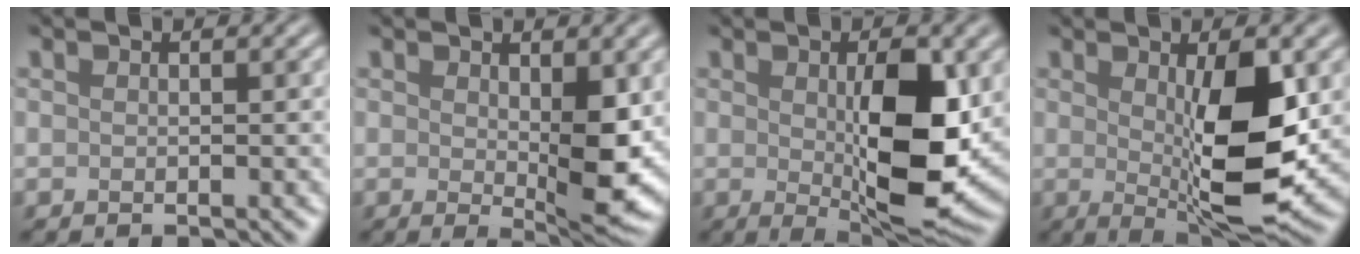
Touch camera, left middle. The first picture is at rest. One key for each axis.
{"total": 5.1, "fx": 0.4, "fy": 1.3, "fz": 4.9, "tx": -0.080, "ty": -0.016, "tz": 0.016}
{"total": 8.9, "fx": 0.1, "fy": 2.9, "fz": 8.4, "tx": -0.132, "ty": -0.012, "tz": 0.012}
{"total": 8.3, "fx": 0.2, "fy": 2.2, "fz": 8.0, "tx": -0.125, "ty": -0.020, "tz": 0.014}